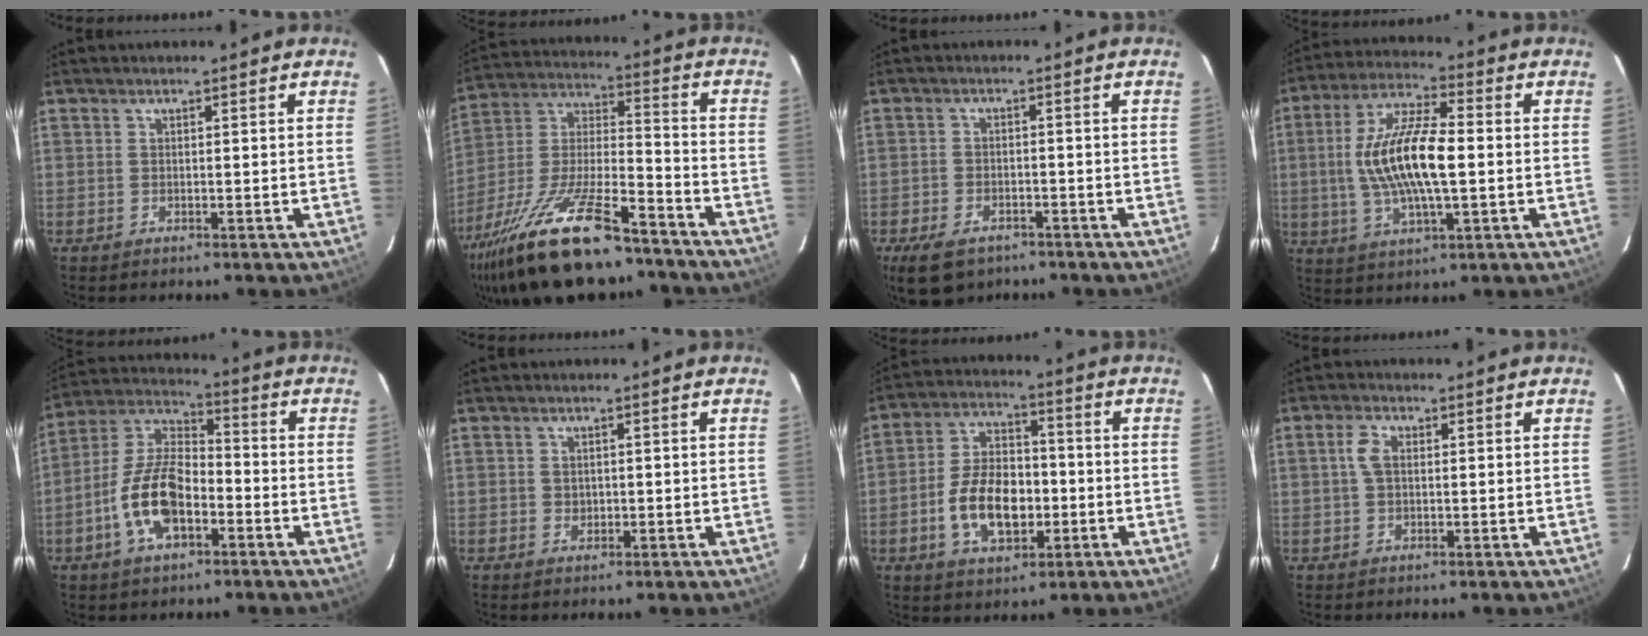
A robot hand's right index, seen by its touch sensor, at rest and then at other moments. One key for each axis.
{"total": 24.8, "fx": -17.7, "fy": 7.2, "fz": 15.8, "tx": -0.312, "ty": -0.026, "tz": -0.296}
{"total": 9.0, "fx": -6.1, "fy": 5.0, "fz": 4.3, "tx": -0.107, "ty": -0.010, "tz": -0.099}
{"total": 15.0, "fx": -0.3, "fy": 4.7, "fz": 14.2, "tx": -0.283, "ty": 0.008, "tz": -0.007}
{"total": 13.4, "fx": -4.9, "fy": 6.7, "fz": 10.5, "tx": -0.217, "ty": 0.015, "tz": -0.090}
{"total": 1.2, "fx": 0.1, "fy": 1.2, "fz": 0.3, "tx": -0.002, "ty": 0.002, "tz": 0.003}
{"total": 12.6, "fx": -3.1, "fy": 7.4, "fz": 9.7, "tx": -0.196, "ty": 0.014, "tz": -0.047}
{"total": 3.1, "fx": 0.5, "fy": 1.9, "fz": 2.4, "tx": -0.051, "ty": 0.008, "tz": 0.010}